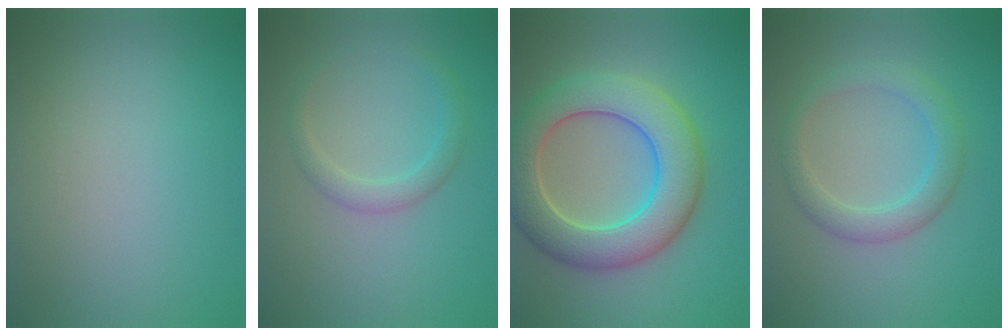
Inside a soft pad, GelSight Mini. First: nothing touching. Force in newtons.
{"total": 2.1, "press": 2.1, "slide": 0.0}
{"total": 9.1, "press": 9.0, "slide": 0.7}
{"total": 3.1, "press": 3.1, "slide": 0.2}